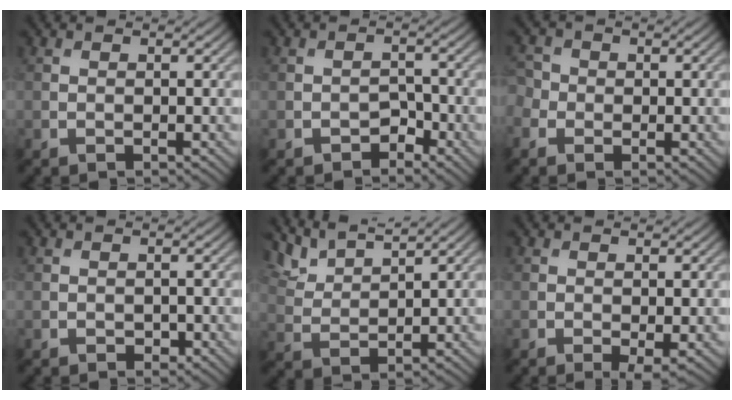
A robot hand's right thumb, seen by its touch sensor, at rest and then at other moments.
{"total": 2.3, "force": [-1.6, 1.2, 1.0], "torque": [-0.013, 0.009, -0.029]}
{"total": 2.6, "force": [-1.0, 2.2, 0.9], "torque": [-0.029, -0.002, -0.028]}
{"total": 1.0, "force": [-0.6, 0.6, 0.5], "torque": [-0.005, -0.003, -0.010]}
{"total": 4.9, "force": [4.3, 0.9, 2.0], "torque": [-0.060, 0.005, 0.094]}
{"total": 1.3, "force": [-0.4, 0.3, 1.2], "torque": [-0.020, -0.008, -0.008]}